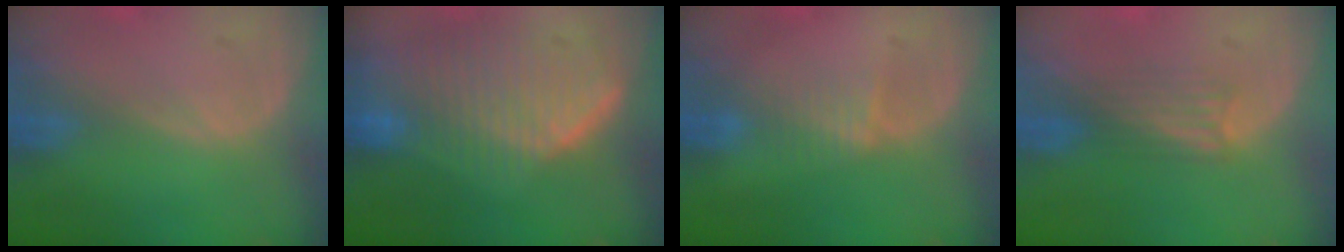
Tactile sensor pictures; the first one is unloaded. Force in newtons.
{"total": 10.5, "press": 9.2, "slide": 5.0}
{"total": 2.4, "press": 2.4, "slide": 0.2}
{"total": 3.1, "press": 2.8, "slide": 1.2}